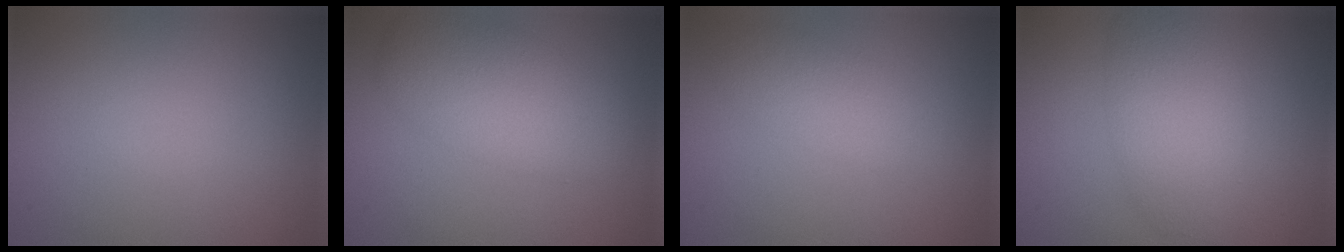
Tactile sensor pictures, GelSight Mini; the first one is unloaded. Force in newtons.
{"total": 5.5, "press": 5.5, "slide": 0.1}
{"total": 2.8, "press": 2.8, "slide": 0.0}
{"total": 4.6, "press": 4.6, "slide": 0.2}